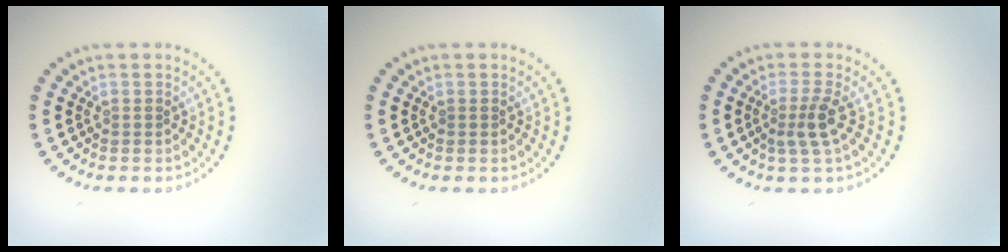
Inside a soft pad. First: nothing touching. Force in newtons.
{"total": 0.0}
{"total": 2.3, "press": 1.7, "slide": 1.5}